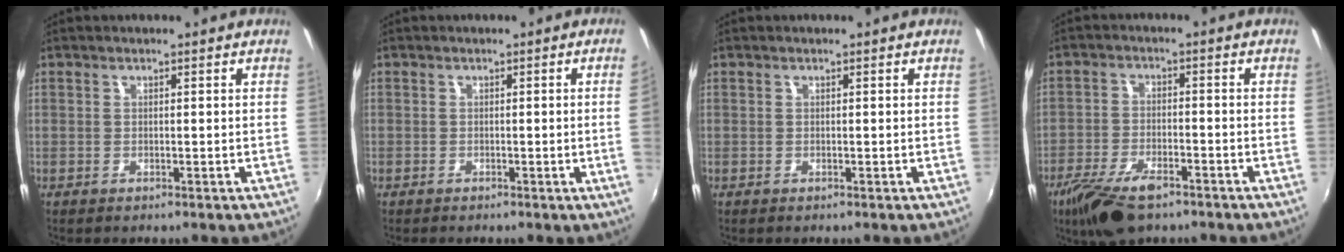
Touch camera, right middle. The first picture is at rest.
{"total": 2.2, "force": [-0.1, -1.4, 1.8], "torque": [-0.022, -0.013, 0.003]}
{"total": 0.0}
{"total": 11.0, "force": [-7.4, 4.3, 6.8], "torque": [-0.161, -0.024, -0.139]}